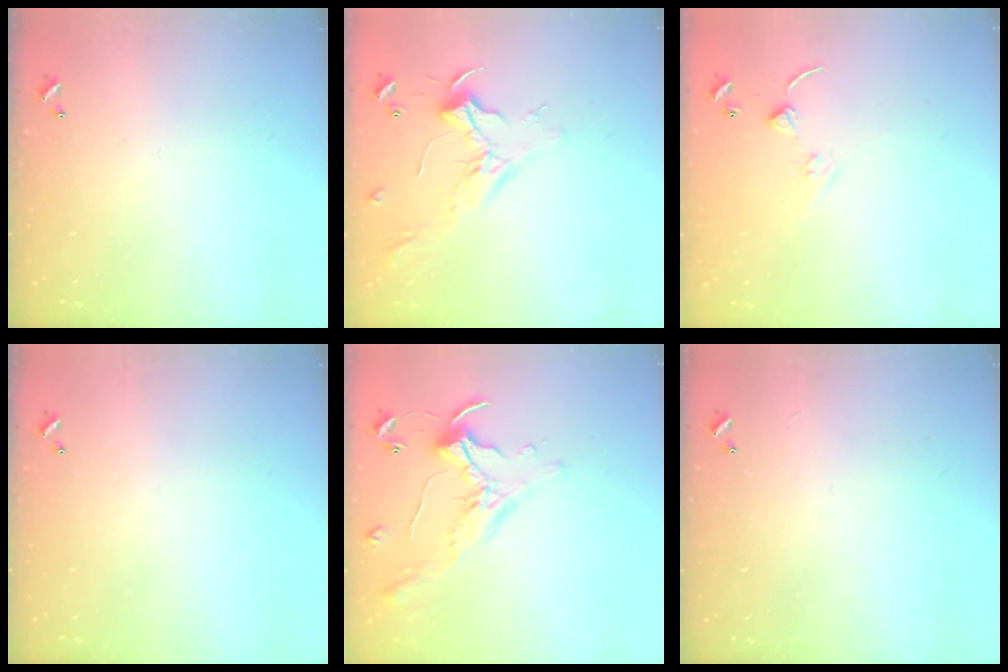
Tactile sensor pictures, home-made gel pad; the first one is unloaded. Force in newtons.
{"total": 2.4, "press": 2.3, "slide": 0.8}
{"total": 3.7, "press": 3.6, "slide": 0.5}
{"total": 0.0}
{"total": 0.0}
{"total": 2.8, "press": 2.8, "slide": 0.3}